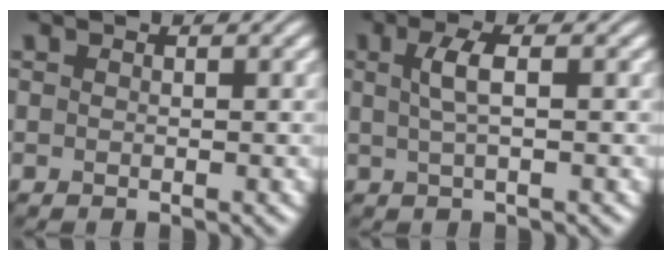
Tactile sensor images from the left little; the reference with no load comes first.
{"total": 2.5, "force": [0.5, 0.6, 2.3], "torque": [-0.048, 0.005, 0.009]}